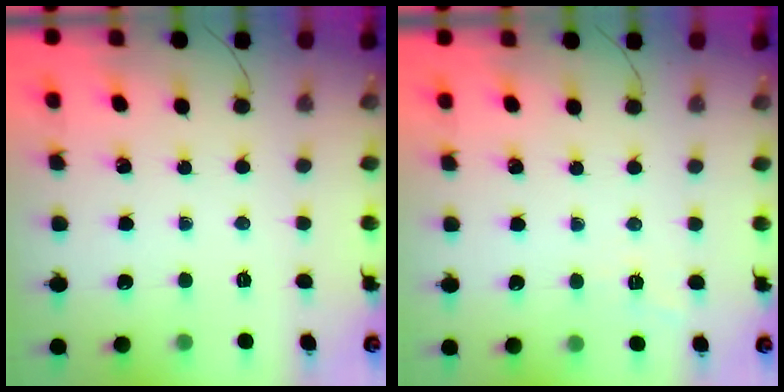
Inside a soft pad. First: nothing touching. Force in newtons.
{"total": 1.8, "press": 1.1, "slide": 1.4}